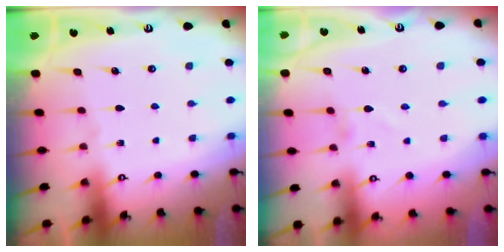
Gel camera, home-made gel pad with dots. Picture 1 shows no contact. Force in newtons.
{"total": 1.4, "press": 1.4, "slide": 0.0}